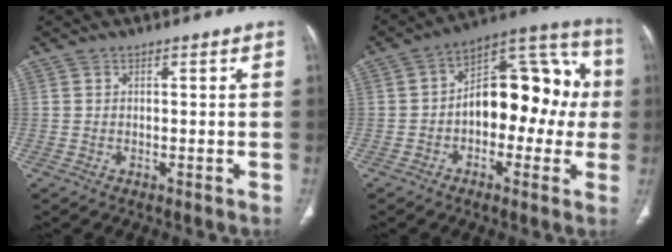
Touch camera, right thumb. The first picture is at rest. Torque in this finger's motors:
{"motor_torque": [1.73, 1.99, 1.47, -0.57, 0.11]}